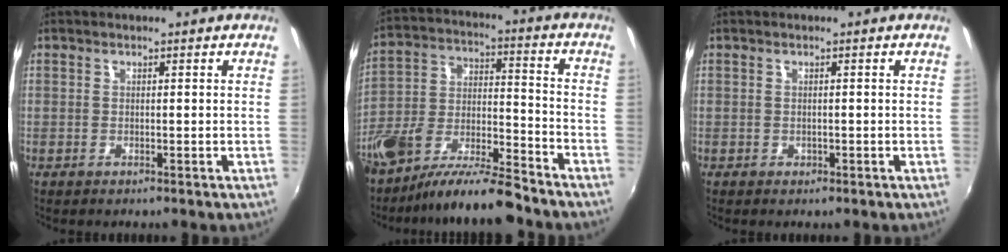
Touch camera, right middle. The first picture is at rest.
{"total": 13.5, "force": [-10.0, 3.6, 8.3], "torque": [-0.173, -0.006, -0.180]}
{"total": 0.0}